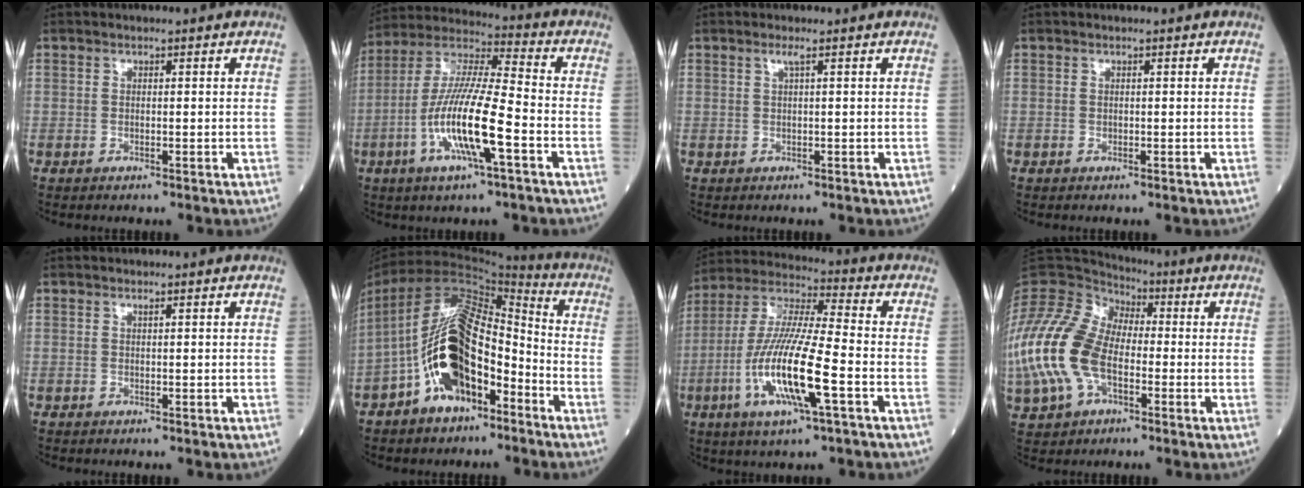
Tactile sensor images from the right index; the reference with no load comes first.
{"total": 14.9, "force": [-4.6, 1.6, 14.0], "torque": [-0.282, -0.006, -0.089]}
{"total": 0.9, "force": [0.4, -0.2, 0.7], "torque": [-0.022, 0.004, 0.012]}
{"total": 0.0}
{"total": 0.0}
{"total": 17.4, "force": [-6.4, 8.3, 13.9], "torque": [-0.294, 0.024, -0.106]}
{"total": 15.9, "force": [-4.8, 1.6, 15.0], "torque": [-0.311, -0.014, -0.090]}
{"total": 16.4, "force": [-3.4, 10.3, 12.3], "torque": [-0.303, 0.011, -0.064]}